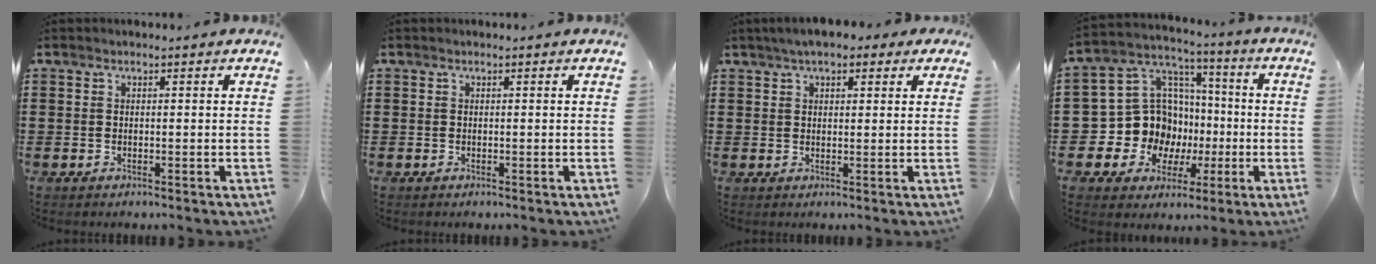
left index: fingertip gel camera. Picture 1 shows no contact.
{"total": 0.0}
{"total": 3.7, "force": [2.7, 1.5, 2.0], "torque": [-0.049, 0.007, 0.049]}
{"total": 12.3, "force": [-2.6, 11.4, 3.8], "torque": [-0.120, -0.001, -0.038]}